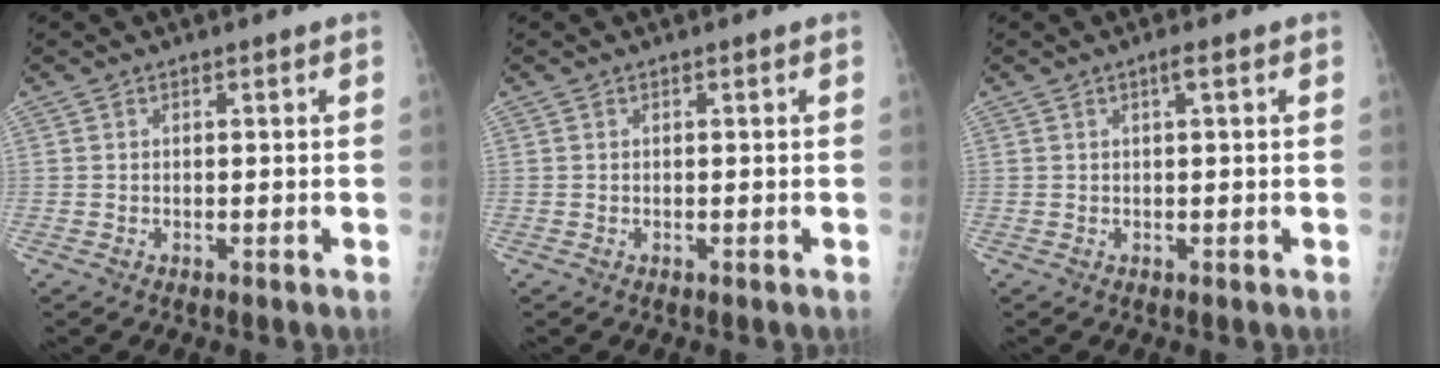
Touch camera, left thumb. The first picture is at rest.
{"total": 0.0}
{"total": 1.8, "force": [0.8, 0.5, 1.5], "torque": [-0.026, 0.001, 0.010]}